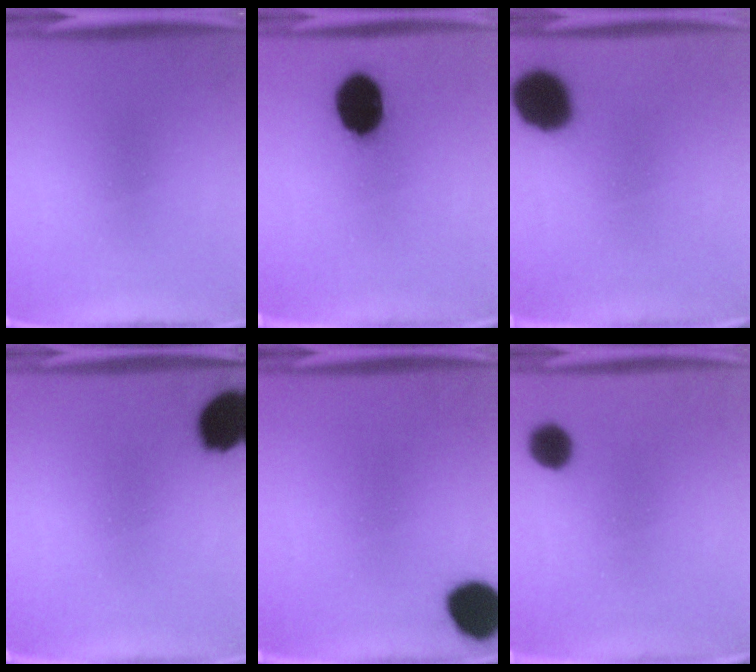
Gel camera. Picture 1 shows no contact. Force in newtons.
{"total": 11.7}
{"total": 13.0}
{"total": 11.9}
{"total": 11.2}
{"total": 4.9}